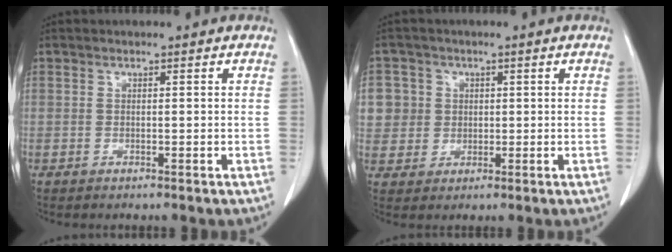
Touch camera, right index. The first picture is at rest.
{"total": 7.3, "force": [1.8, 7.1, 0.9], "torque": [-0.021, 0.022, 0.043]}